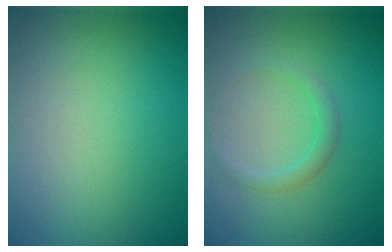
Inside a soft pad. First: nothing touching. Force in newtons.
{"total": 1.3, "press": 1.3, "slide": 0.0}